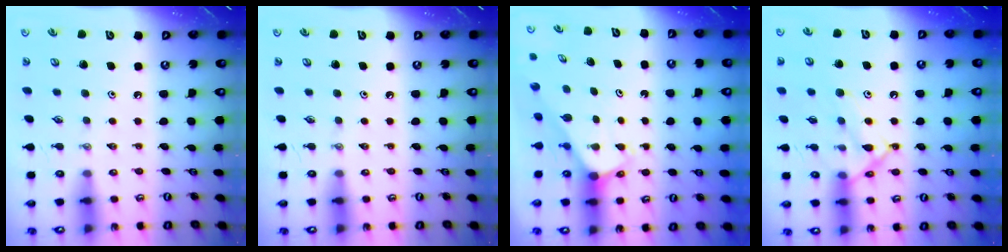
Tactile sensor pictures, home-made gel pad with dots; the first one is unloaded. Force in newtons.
{"total": 0.0}
{"total": 2.0, "press": 2.0, "slide": 0.1}
{"total": 15.4, "press": 15.4, "slide": 1.2}